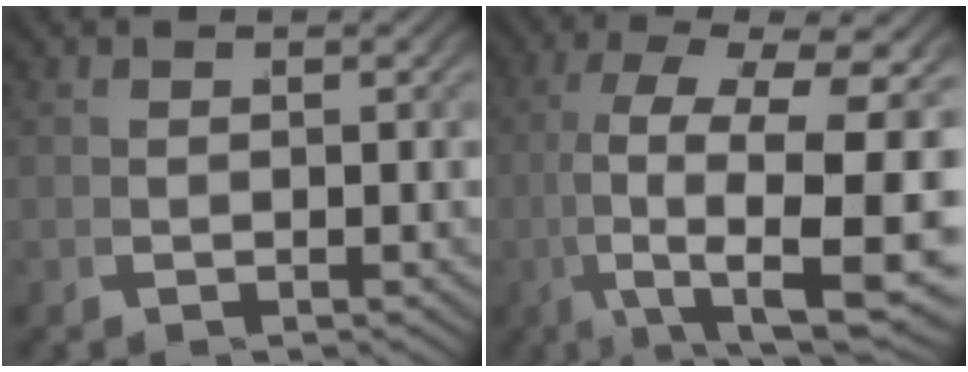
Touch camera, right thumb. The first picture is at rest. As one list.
[{"total": 14.8, "force": [-0.4, 7.2, 12.9], "torque": [-0.252, -0.050, 0.031]}]